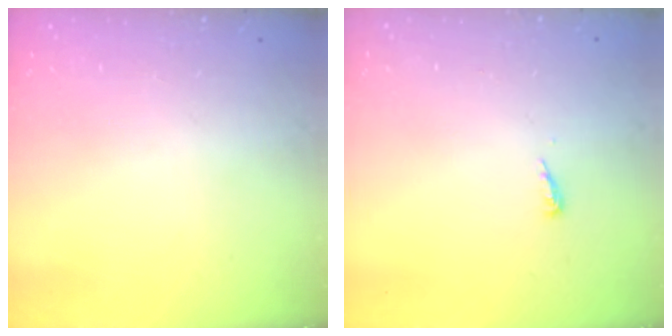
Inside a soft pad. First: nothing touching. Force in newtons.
{"total": 4.0, "press": 4.0, "slide": 0.5}